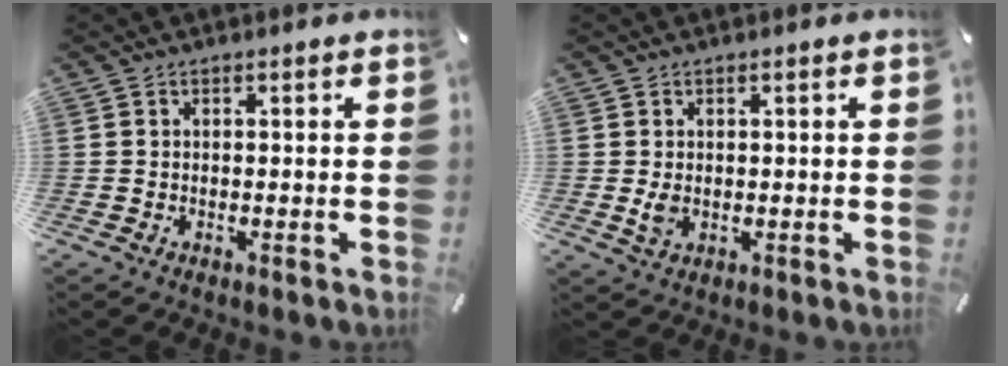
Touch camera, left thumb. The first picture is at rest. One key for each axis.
{"total": 2.5, "fx": 0.1, "fy": 1.7, "fz": 1.8, "tx": -0.042, "ty": -0.006, "tz": -0.004}